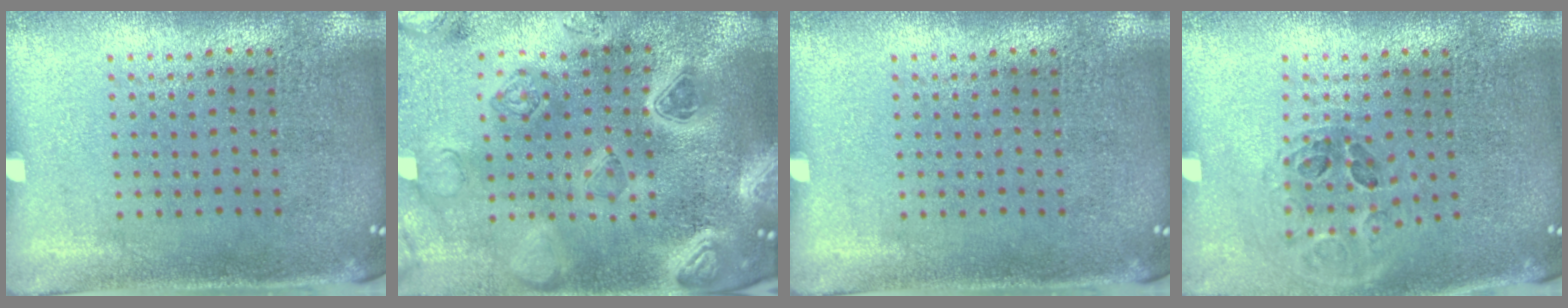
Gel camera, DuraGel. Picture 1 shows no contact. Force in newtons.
{"total": 4.2, "press": 3.7, "slide": 1.8}
{"total": 0.0}
{"total": 0.9, "press": 0.9, "slide": 0.1}